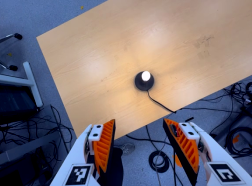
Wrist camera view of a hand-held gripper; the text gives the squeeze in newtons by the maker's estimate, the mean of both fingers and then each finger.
{"total": 0.0}